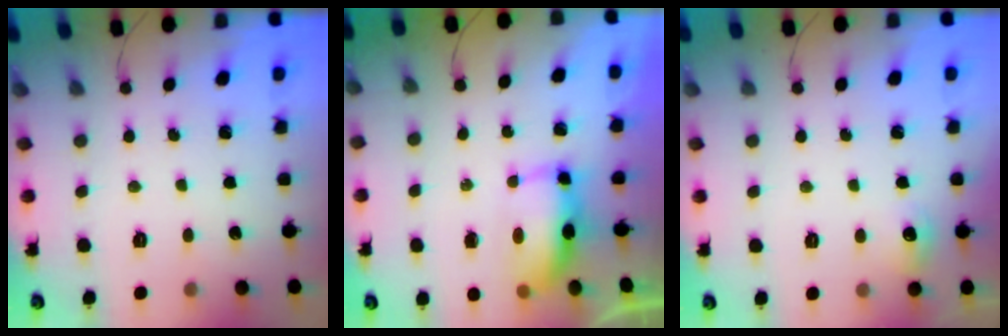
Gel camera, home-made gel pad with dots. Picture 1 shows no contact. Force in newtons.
{"total": 13.8, "press": 9.9, "slide": 9.7}
{"total": 5.3, "press": 5.0, "slide": 1.7}